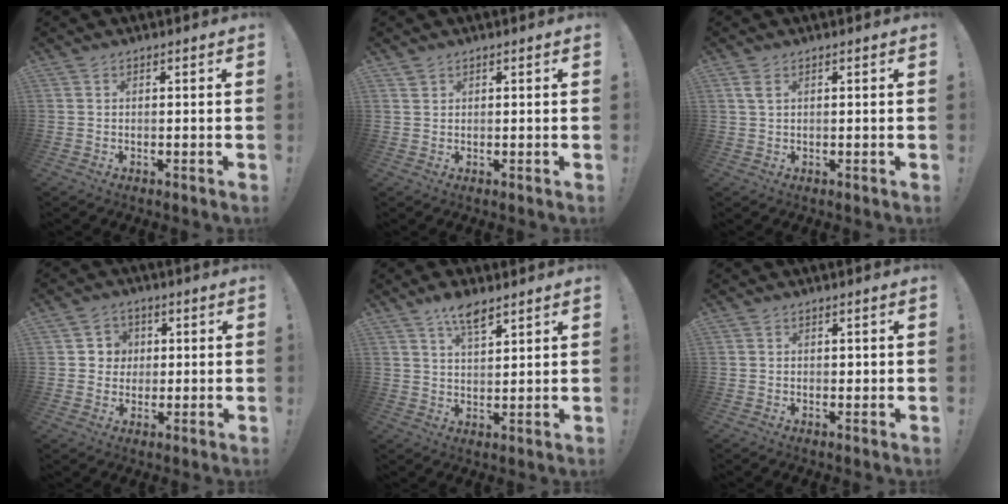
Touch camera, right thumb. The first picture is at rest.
{"total": 1.1, "force": [0.9, 0.7, 0.2], "torque": [0.002, -0.004, 0.016]}
{"total": 2.3, "force": [1.1, 1.0, 1.8], "torque": [-0.033, 0.000, 0.018]}
{"total": 5.6, "force": [0.7, 5.5, 0.8], "torque": [-0.010, -0.005, 0.014]}
{"total": 6.9, "force": [5.1, 2.2, 4.2], "torque": [-0.077, -0.025, 0.089]}
{"total": 0.7, "force": [0.1, 0.6, 0.2], "torque": [0.004, 0.000, 0.001]}